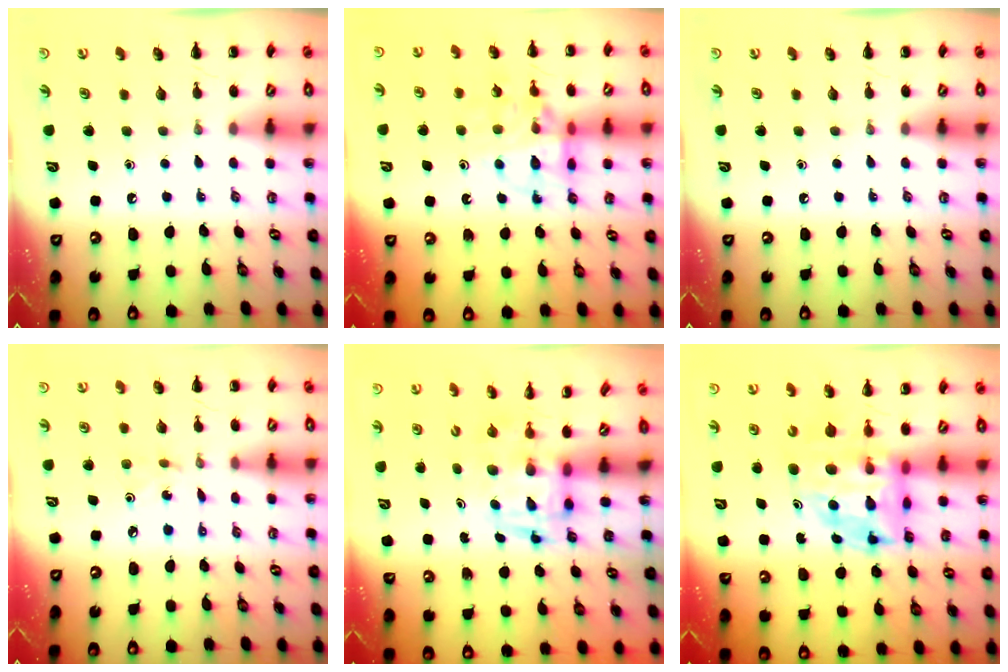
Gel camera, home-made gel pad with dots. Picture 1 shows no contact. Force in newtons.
{"total": 14.3, "press": 14.2, "slide": 1.9}
{"total": 0.0}
{"total": 0.8, "press": 0.8, "slide": 0.2}
{"total": 2.9, "press": 2.9, "slide": 0.6}
{"total": 9.3, "press": 8.9, "slide": 2.8}